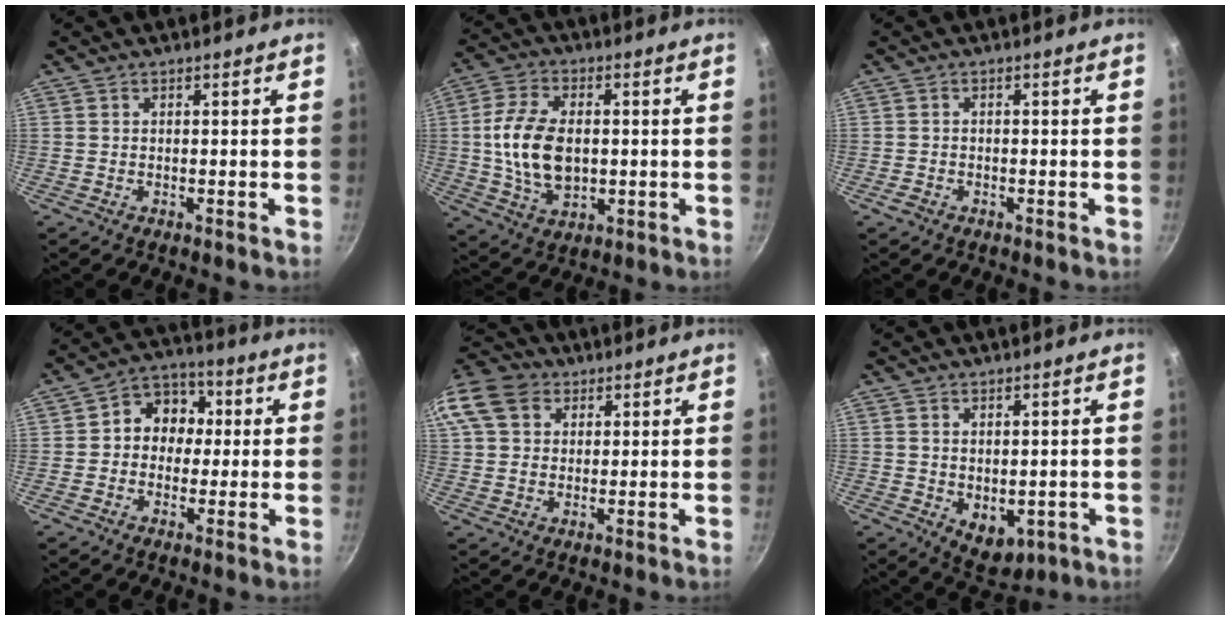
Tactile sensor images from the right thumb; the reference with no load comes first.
{"total": 13.0, "force": [0.2, 8.1, 10.2], "torque": [-0.181, 0.005, 0.006]}
{"total": 1.5, "force": [-1.0, 1.0, 0.7], "torque": [-0.018, 0.008, -0.019]}
{"total": 9.2, "force": [0.7, 7.9, 4.6], "torque": [-0.019, 0.021, -0.006]}
{"total": 15.5, "force": [5.8, 12.0, 8.0], "torque": [-0.173, 0.028, 0.098]}
{"total": 6.3, "force": [-0.6, 4.2, 4.7], "torque": [-0.050, -0.011, 0.008]}